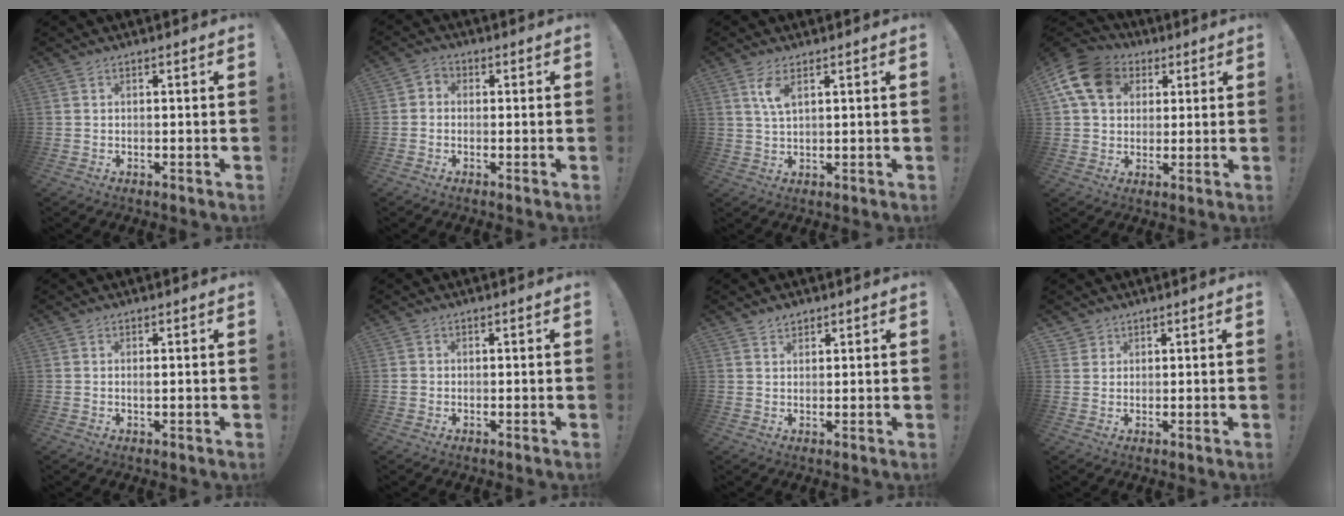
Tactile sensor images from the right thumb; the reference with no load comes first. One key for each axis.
{"total": 2.6, "fx": -1.3, "fy": 1.8, "fz": 1.3, "tx": -0.025, "ty": 0.010, "tz": -0.021}
{"total": 4.9, "fx": 2.3, "fy": 1.8, "fz": 3.9, "tx": -0.069, "ty": -0.006, "tz": 0.037}
{"total": 14.4, "fx": 5.0, "fy": 11.0, "fz": 7.8, "tx": -0.139, "ty": -0.007, "tz": 0.104}
{"total": 0.7, "fx": 0.0, "fy": 0.0, "fz": 0.7, "tx": -0.014, "ty": 0.000, "tz": -0.001}
{"total": 1.2, "fx": -0.2, "fy": 1.1, "fz": 0.4, "tx": -0.013, "ty": 0.006, "tz": -0.004}
{"total": 2.5, "fx": 2.0, "fy": 1.4, "fz": 0.4, "tx": 0.001, "ty": -0.012, "tz": 0.036}
{"total": 2.0, "fx": 1.5, "fy": 1.3, "fz": 0.2, "tx": -0.009, "ty": -0.007, "tz": 0.028}